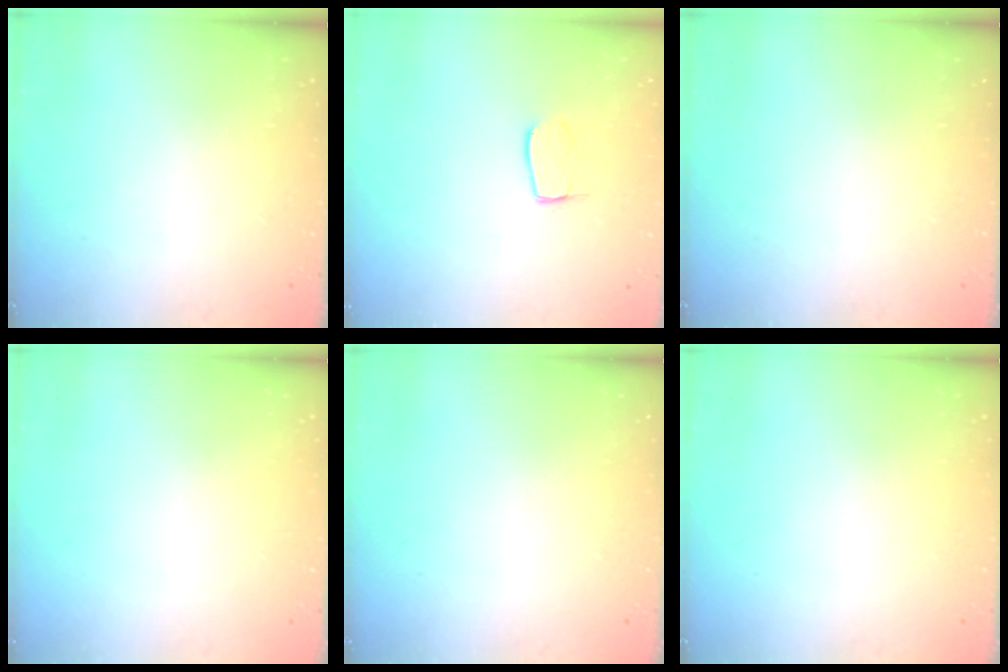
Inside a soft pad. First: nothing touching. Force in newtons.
{"total": 6.7, "press": 6.7, "slide": 0.4}
{"total": 0.0}
{"total": 0.0}
{"total": 0.0}
{"total": 0.0}